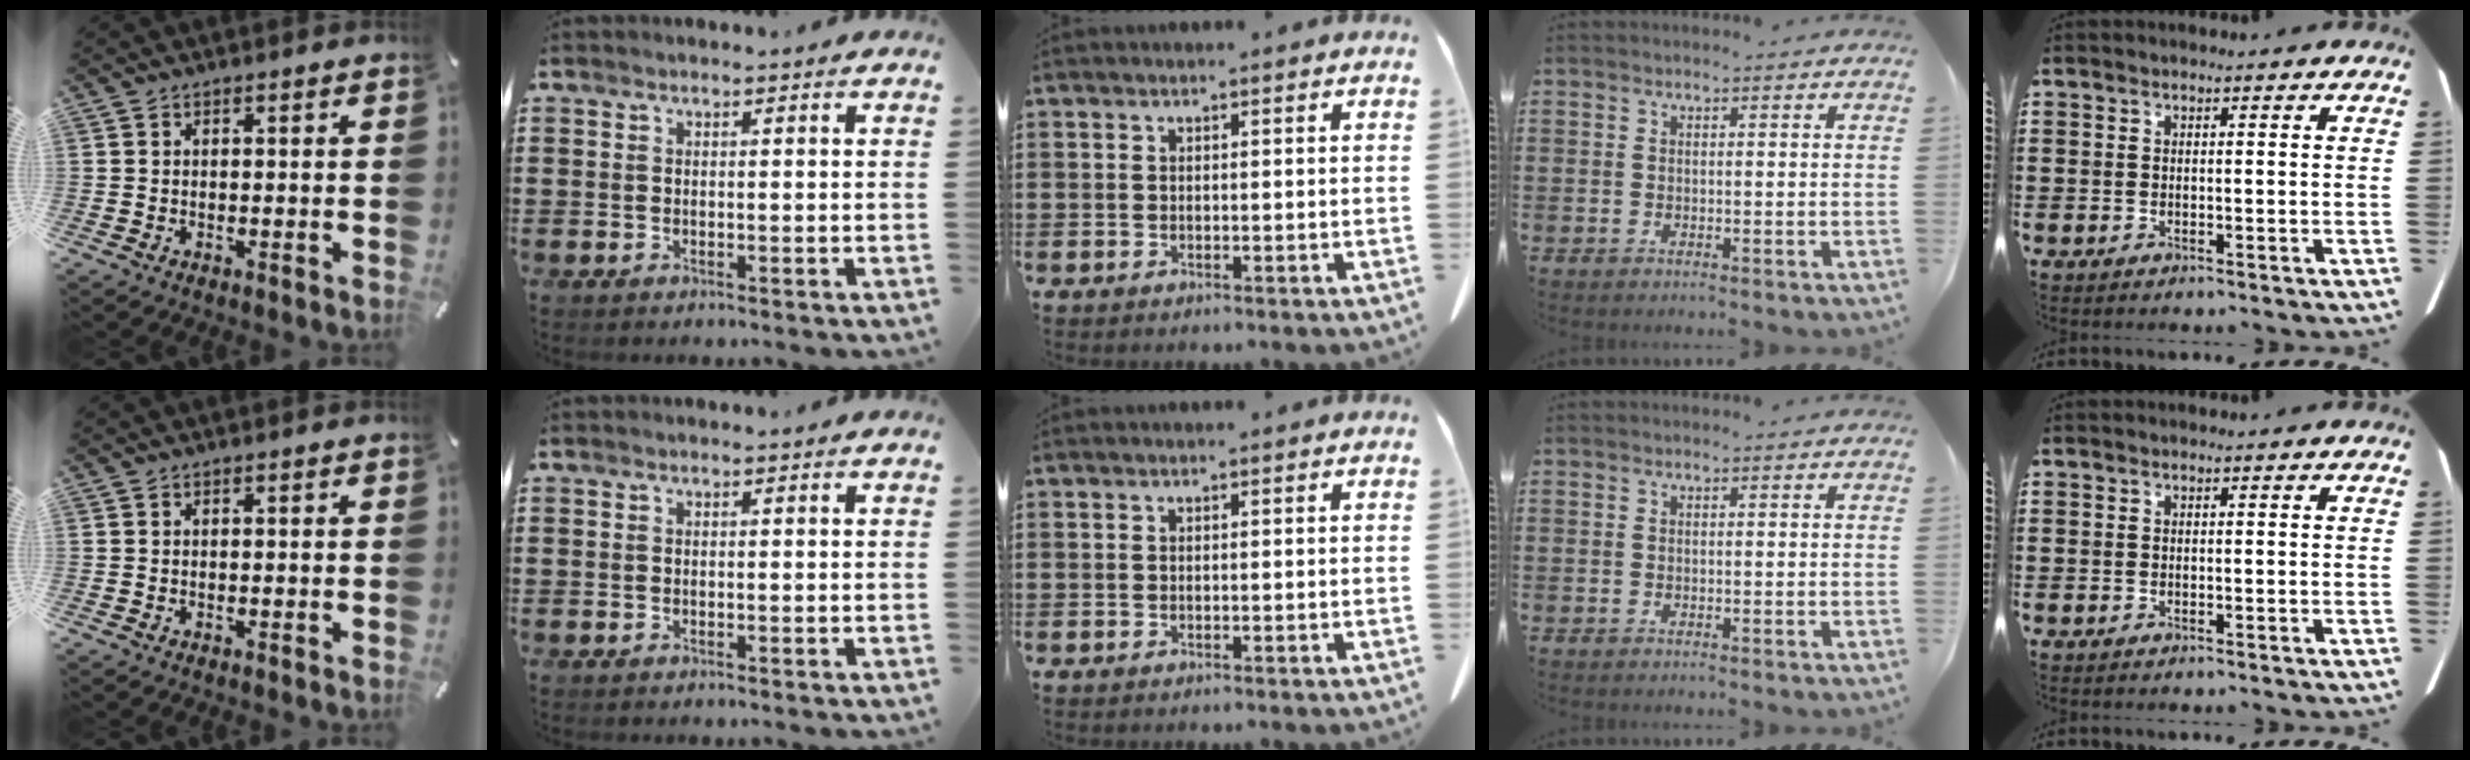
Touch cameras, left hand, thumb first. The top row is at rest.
{}